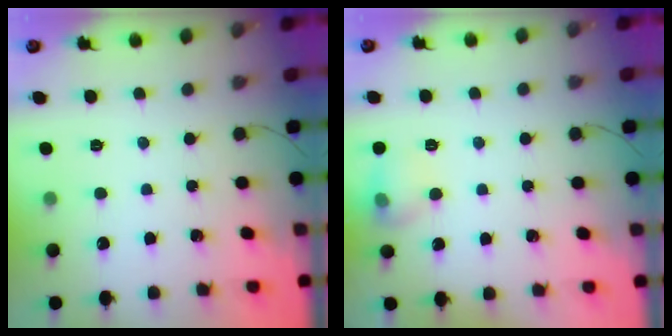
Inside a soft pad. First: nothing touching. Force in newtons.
{"total": 7.9, "press": 7.8, "slide": 1.0}